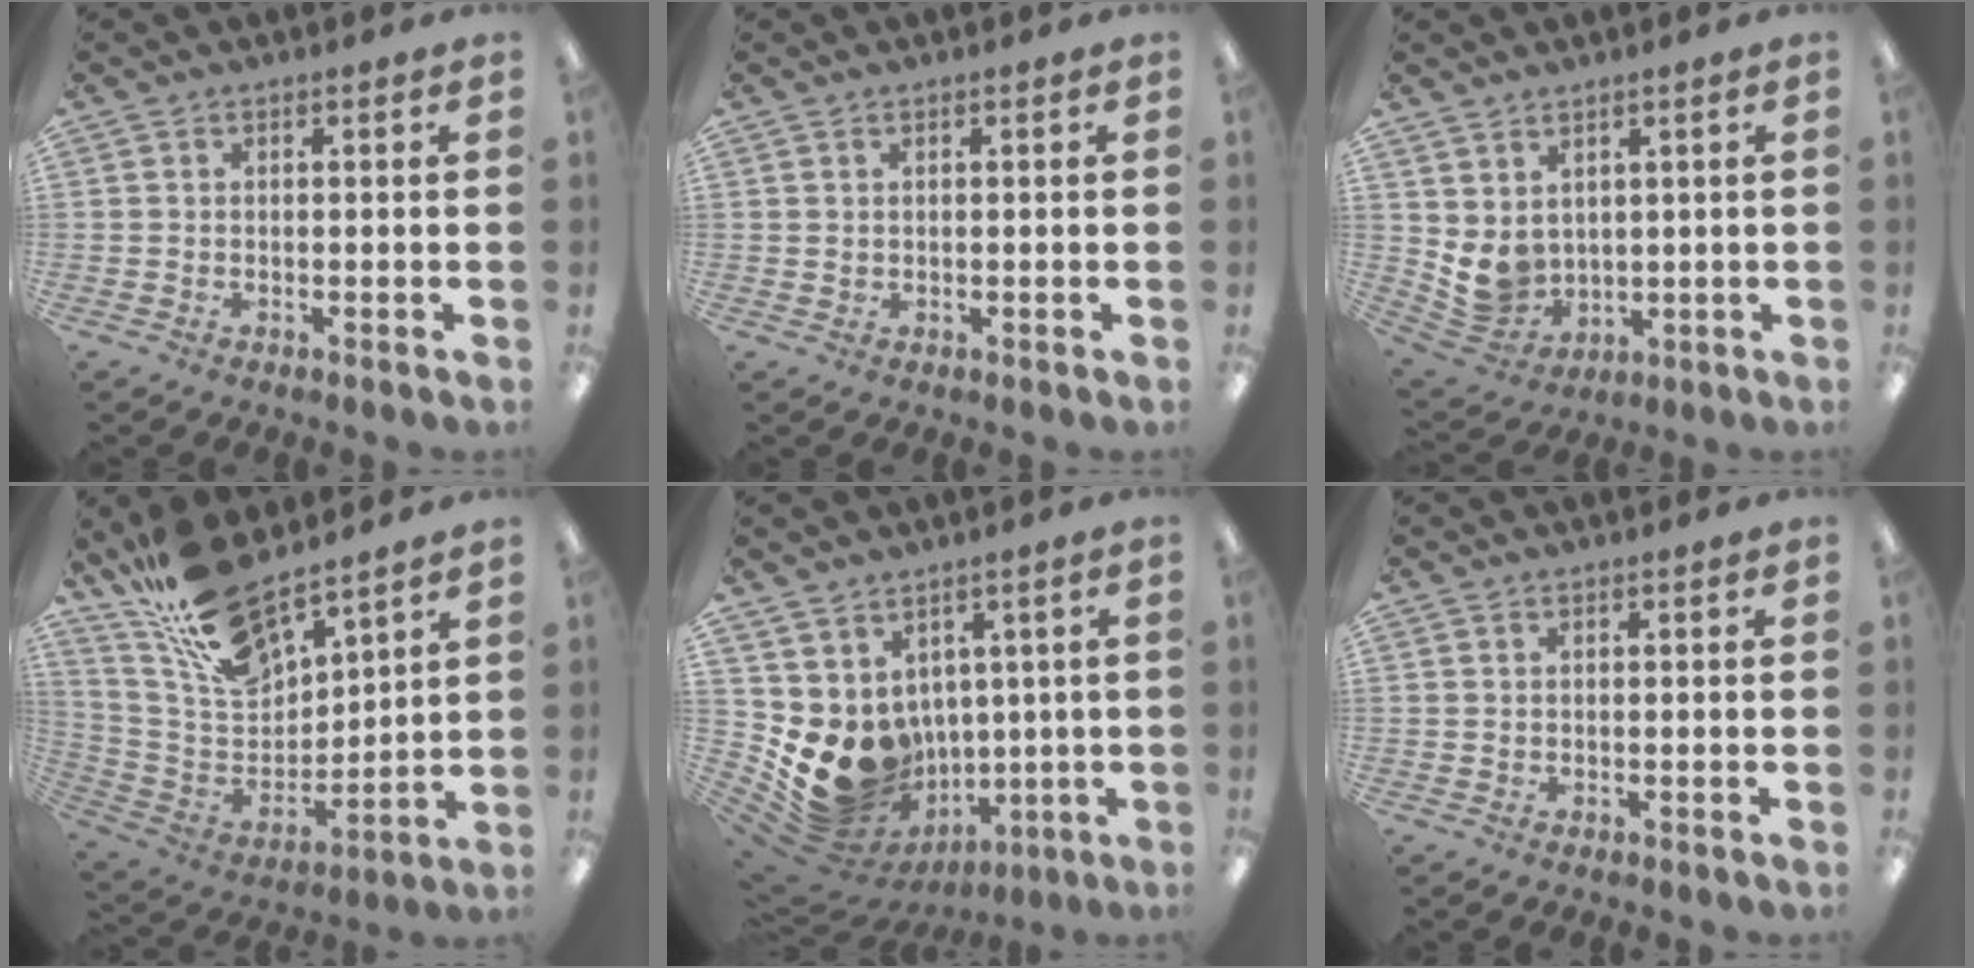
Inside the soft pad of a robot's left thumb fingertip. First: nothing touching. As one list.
[{"total": 0.6, "force": [0.5, 0.3, 0.2], "torque": [-0.004, 0.001, 0.009]}, {"total": 6.5, "force": [2.8, 5.3, 2.3], "torque": [-0.064, -0.020, 0.062]}, {"total": 18.3, "force": [15.2, 6.2, 8.0], "torque": [-0.185, -0.083, 0.279]}, {"total": 13.9, "force": [-0.6, 12.2, 6.7], "torque": [-0.140, -0.031, 0.004]}, {"total": 0.0}]